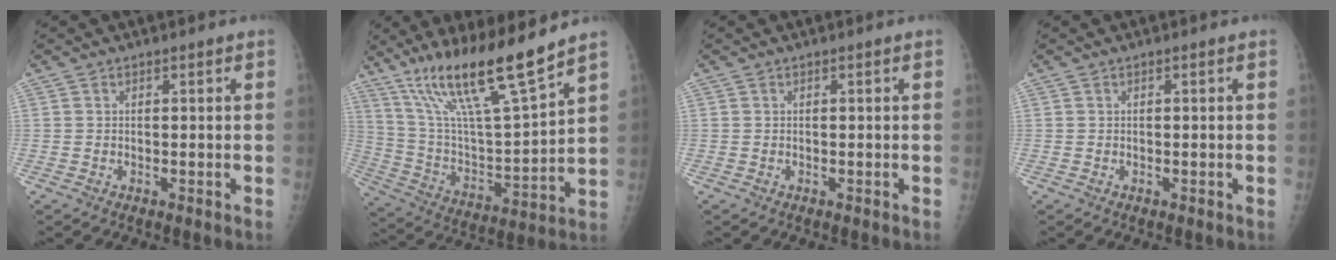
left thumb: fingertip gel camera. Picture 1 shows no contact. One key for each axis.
{"total": 19.6, "fx": 14.1, "fy": 1.8, "fz": 13.5, "tx": -0.226, "ty": -0.066, "tz": 0.264}
{"total": 0.0}
{"total": 0.0}